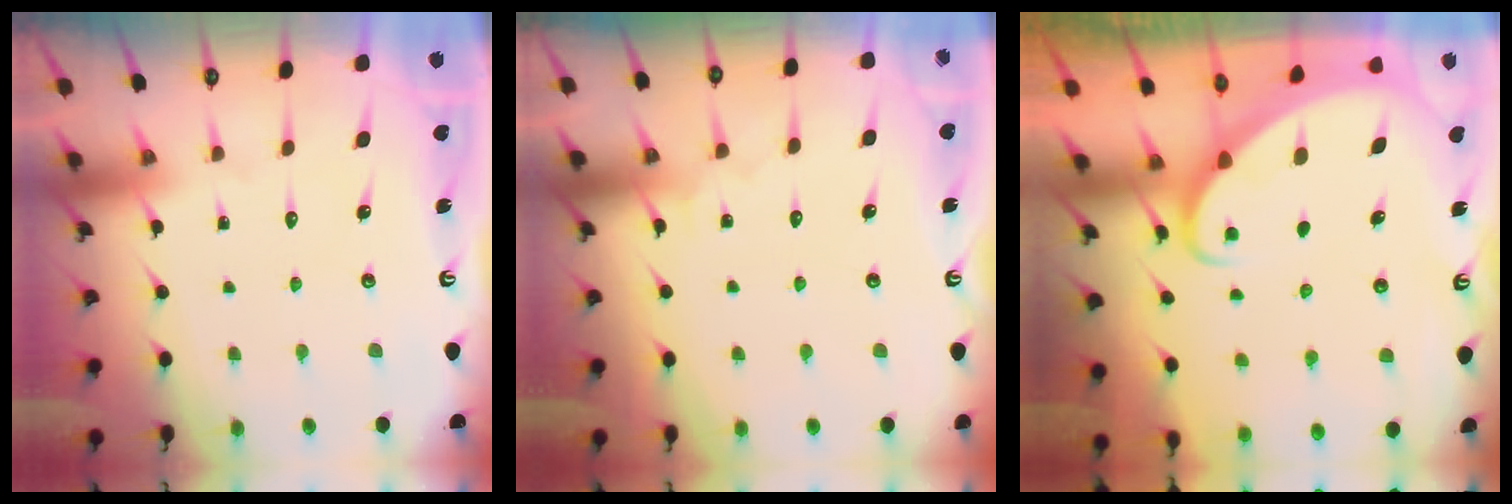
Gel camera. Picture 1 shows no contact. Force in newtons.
{"total": 2.6, "press": 2.6, "slide": 0.2}
{"total": 2.1, "press": 2.1, "slide": 0.2}